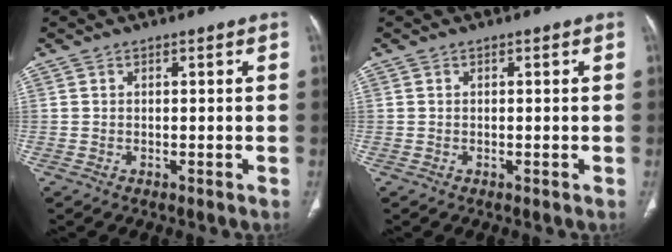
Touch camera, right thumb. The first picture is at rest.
{"total": 0.0}